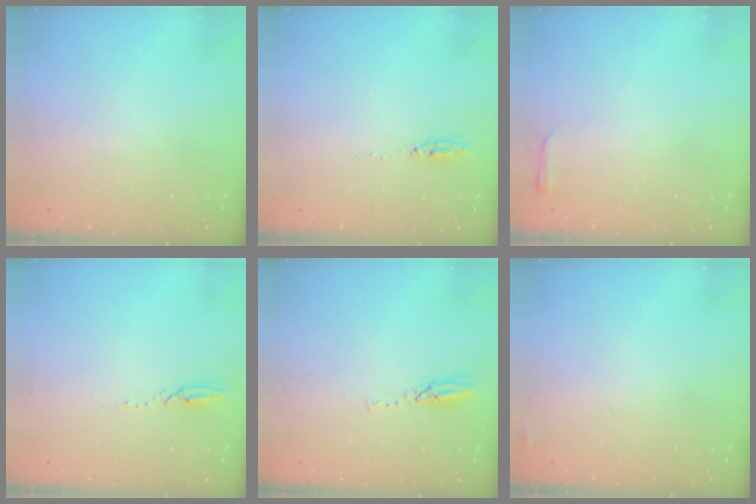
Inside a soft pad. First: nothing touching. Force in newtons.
{"total": 3.6, "press": 3.5, "slide": 1.1}
{"total": 2.4, "press": 2.3, "slide": 0.6}
{"total": 2.3, "press": 2.3, "slide": 0.3}
{"total": 3.7, "press": 3.7, "slide": 0.2}
{"total": 2.2, "press": 2.1, "slide": 0.7}